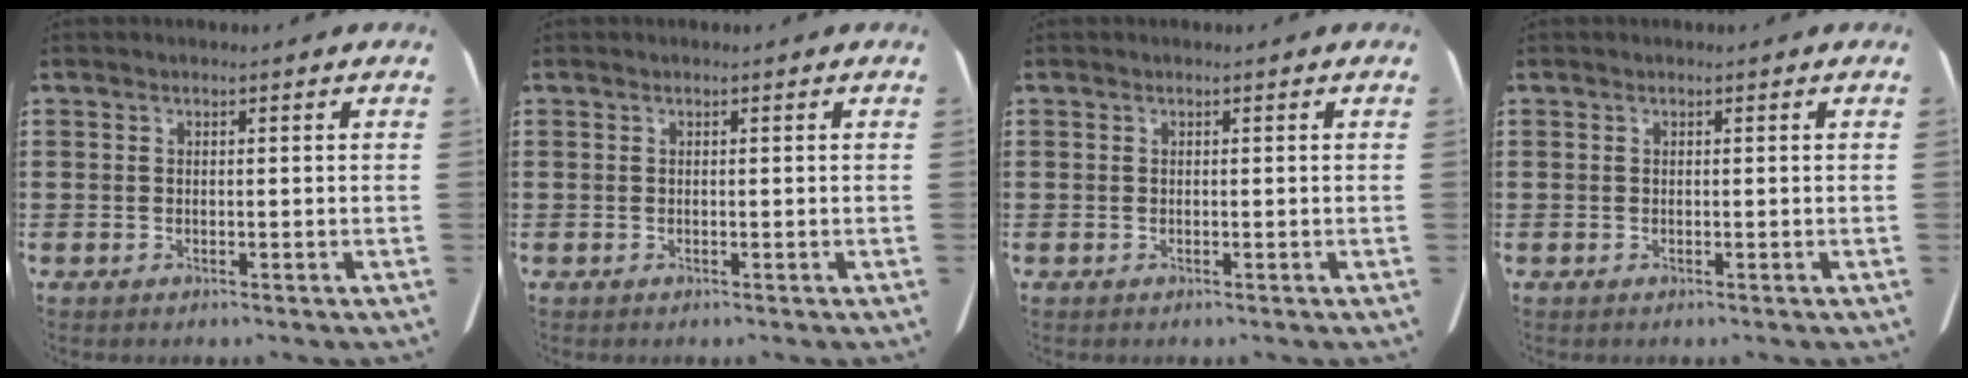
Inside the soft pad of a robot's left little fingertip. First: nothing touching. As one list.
[{"total": 0.0}, {"total": 0.0}, {"total": 0.0}]